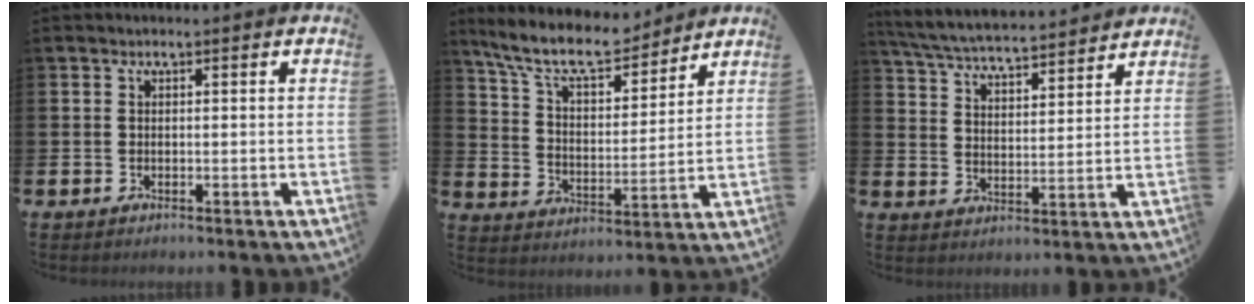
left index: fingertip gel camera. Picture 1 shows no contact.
{"total": 9.8, "force": [8.8, 2.6, 3.5], "torque": [-0.096, -0.053, 0.156]}
{"total": 5.8, "force": [5.7, 0.3, 1.1], "torque": [-0.047, -0.042, 0.098]}